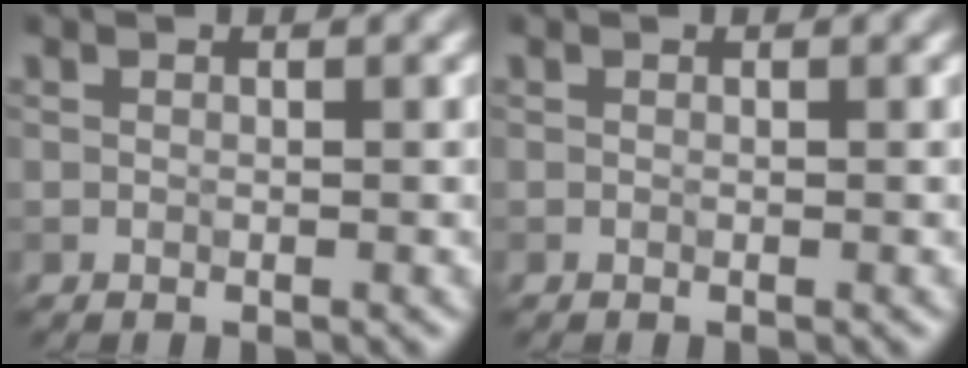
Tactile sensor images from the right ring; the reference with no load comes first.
{"total": 0.0}